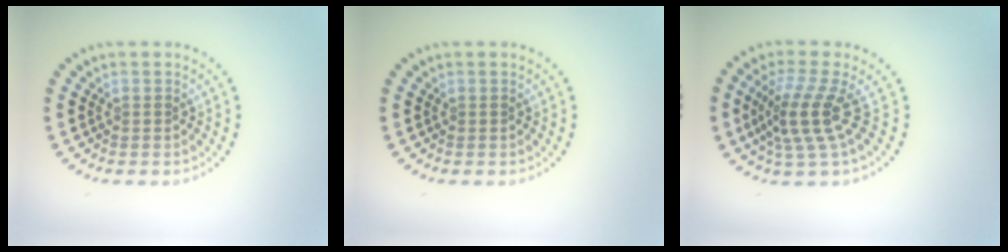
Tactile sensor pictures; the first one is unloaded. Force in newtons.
{"total": 0.0}
{"total": 4.0, "press": 2.9, "slide": 2.8}